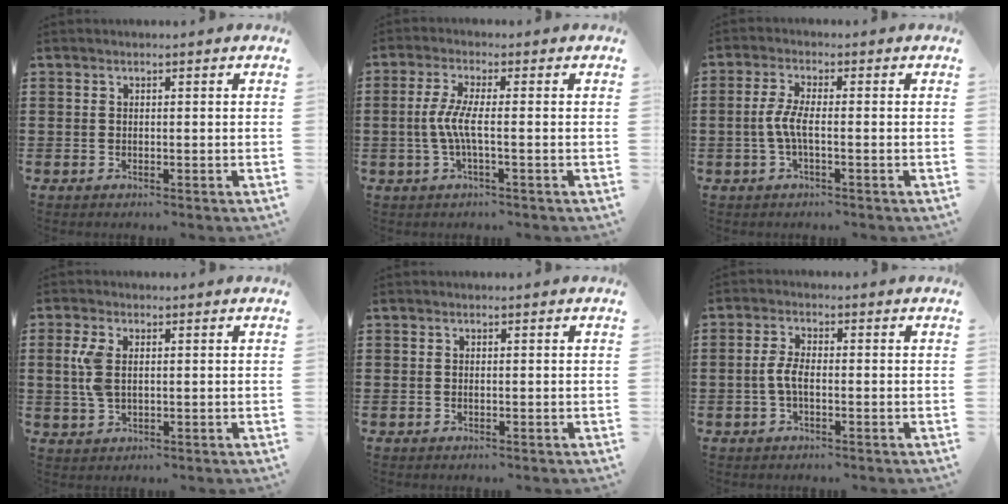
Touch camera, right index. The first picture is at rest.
{"total": 4.6, "force": [-0.7, 0.4, 4.5], "torque": [-0.112, -0.012, -0.025]}
{"total": 4.0, "force": [-0.9, 0.8, 3.9], "torque": [-0.099, -0.008, -0.027]}
{"total": 4.7, "force": [0.7, 2.4, 3.9], "torque": [-0.106, 0.000, 0.004]}
{"total": 0.0}
{"total": 3.3, "force": [-0.7, 1.1, 3.0], "torque": [-0.076, -0.004, -0.021]}